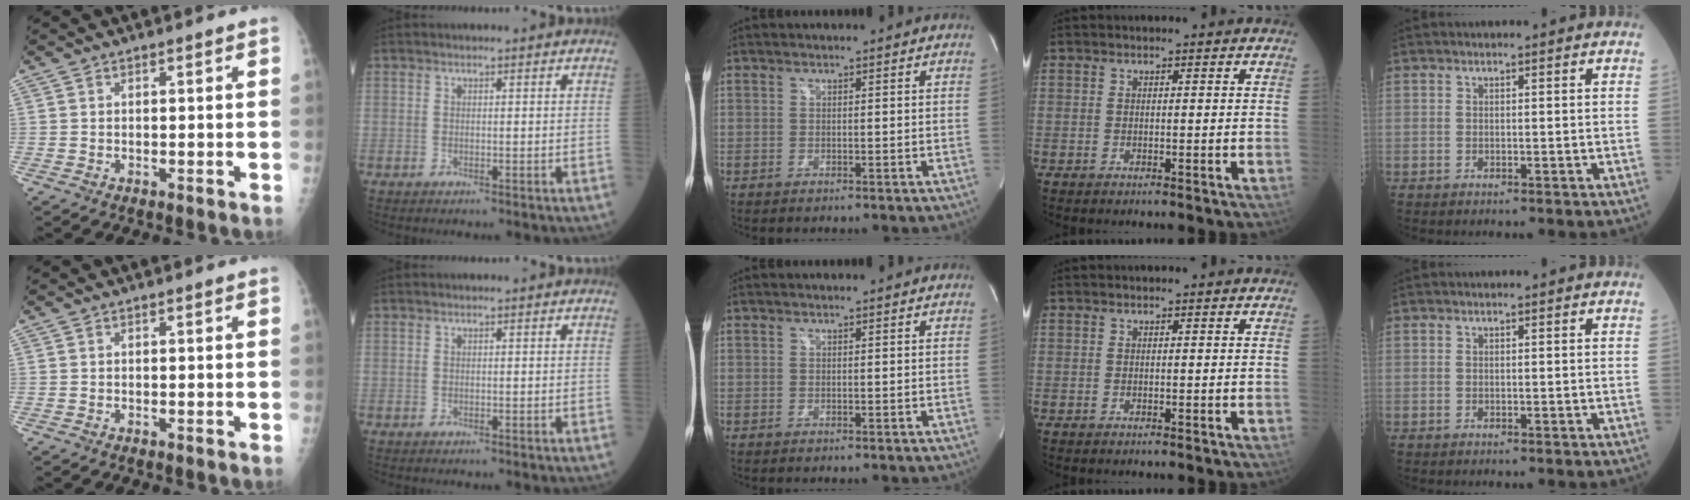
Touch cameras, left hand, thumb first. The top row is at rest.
{}